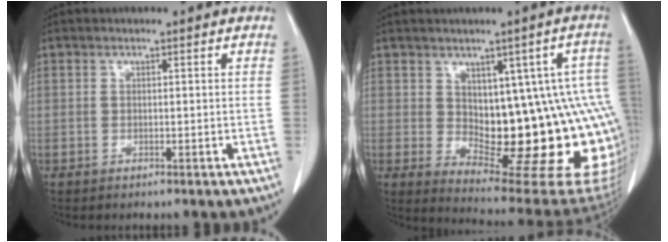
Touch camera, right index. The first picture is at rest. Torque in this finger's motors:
{"motor_torque": [1.62, -0.06, 0.46, 0.14]}